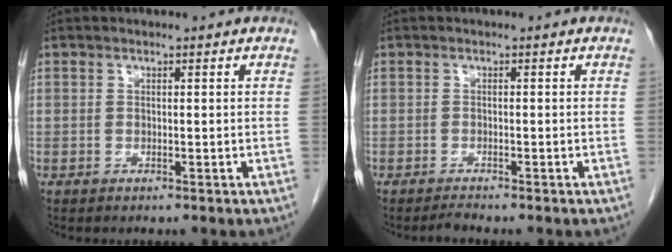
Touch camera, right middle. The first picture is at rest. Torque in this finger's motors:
{"motor_torque": [-0.01, 0.02, -0.01, 0.00]}